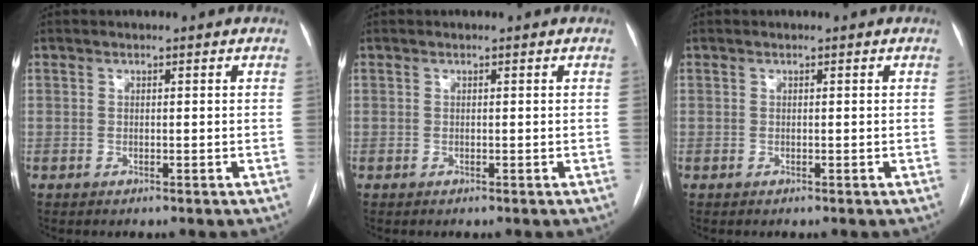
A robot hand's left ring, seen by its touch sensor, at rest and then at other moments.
{"total": 0.0}
{"total": 0.0}